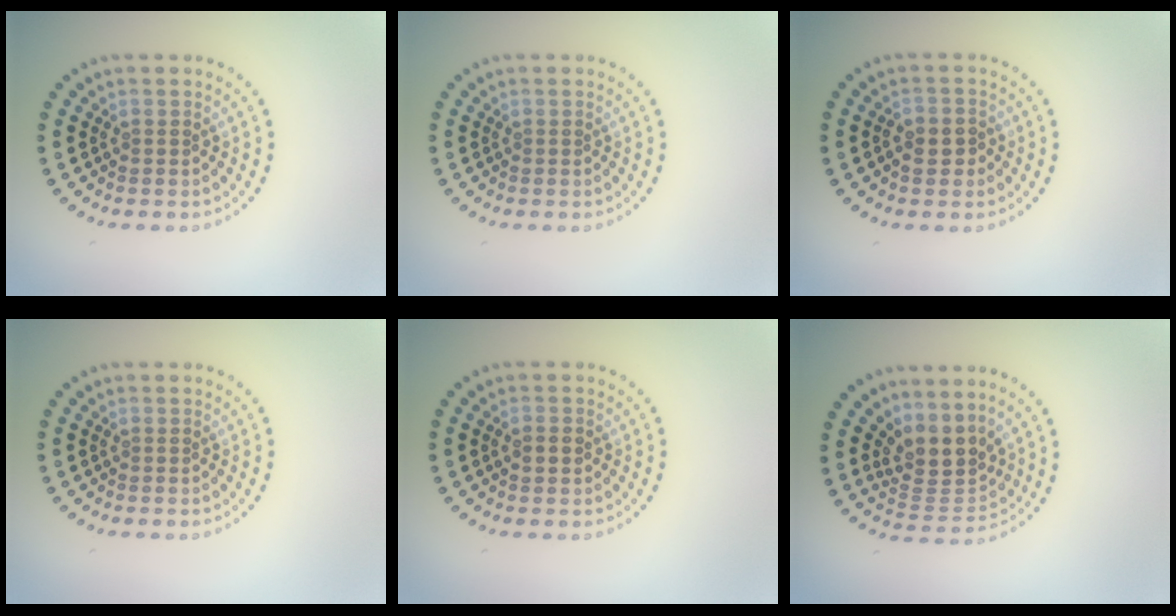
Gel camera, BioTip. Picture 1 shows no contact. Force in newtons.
{"total": 0.0}
{"total": 1.8, "press": 1.7, "slide": 0.5}
{"total": 0.0}
{"total": 1.7, "press": 1.7, "slide": 0.1}
{"total": 3.9, "press": 3.0, "slide": 2.5}